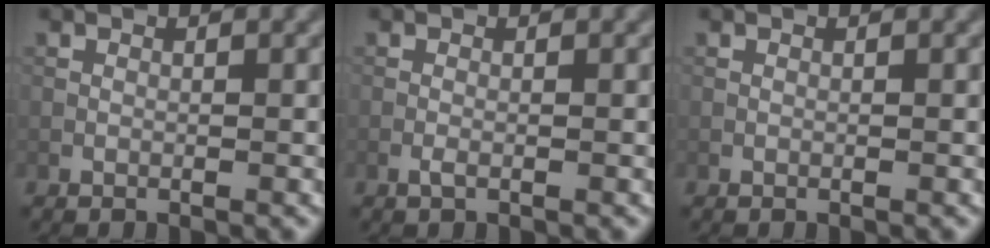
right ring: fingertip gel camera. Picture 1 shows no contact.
{"total": 0.6, "force": [-0.3, 0.1, 0.5], "torque": [-0.014, 0.000, -0.008]}
{"total": 0.0}